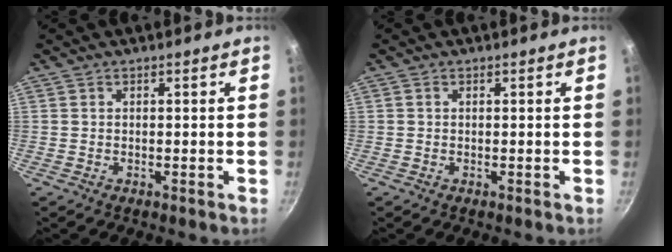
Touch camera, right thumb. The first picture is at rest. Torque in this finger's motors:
{"motor_torque": [-0.39, 0.12, -0.20, 0.07, -0.03]}